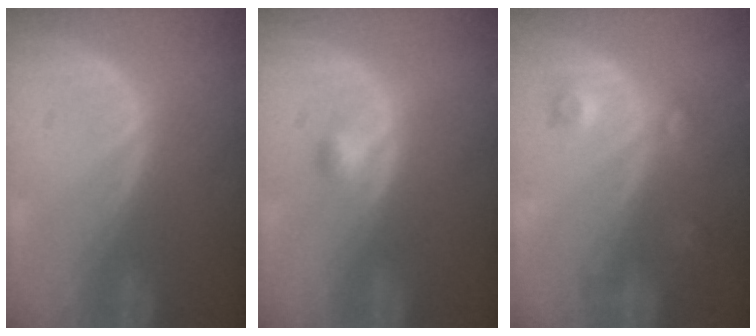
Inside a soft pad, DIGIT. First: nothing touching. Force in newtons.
{"total": 1.8, "press": 1.6, "slide": 0.9}
{"total": 3.5, "press": 3.3, "slide": 1.1}